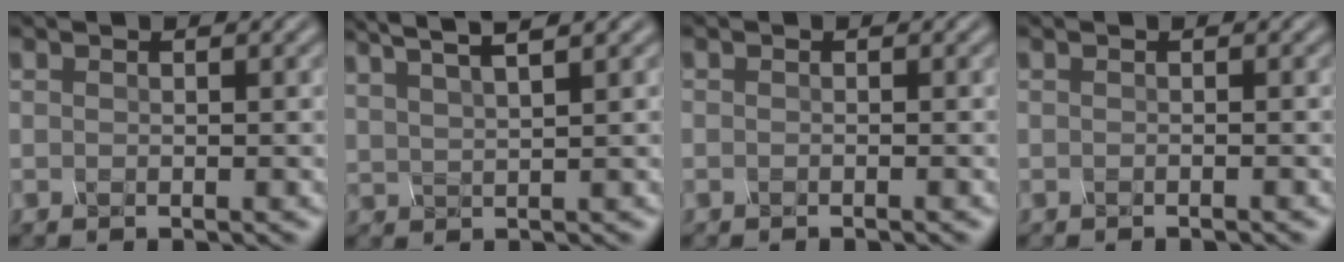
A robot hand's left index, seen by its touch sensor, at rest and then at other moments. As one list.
[{"total": 4.5, "force": [4.2, -0.2, 1.6], "torque": [-0.029, 0.030, 0.048]}, {"total": 0.6, "force": [-0.5, 0.3, 0.2], "torque": [0.013, 0.000, -0.014]}, {"total": 0.8, "force": [-0.4, 0.4, 0.5], "torque": [0.012, 0.000, -0.015]}]